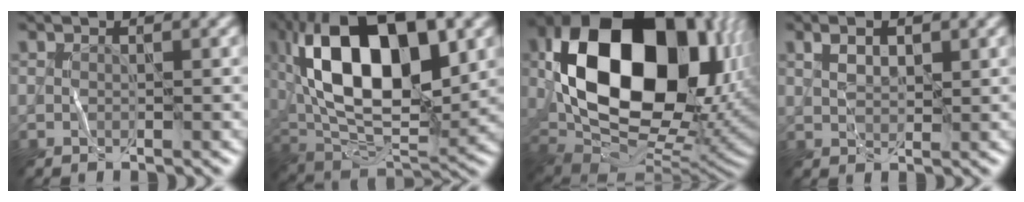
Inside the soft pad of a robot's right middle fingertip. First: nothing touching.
{"total": 15.7, "force": [4.2, 7.4, 13.3], "torque": [-0.231, 0.026, 0.060]}
{"total": 18.4, "force": [3.6, 12.3, 13.2], "torque": [-0.252, -0.002, 0.078]}
{"total": 2.0, "force": [1.1, 1.1, 1.3], "torque": [-0.025, 0.003, 0.021]}